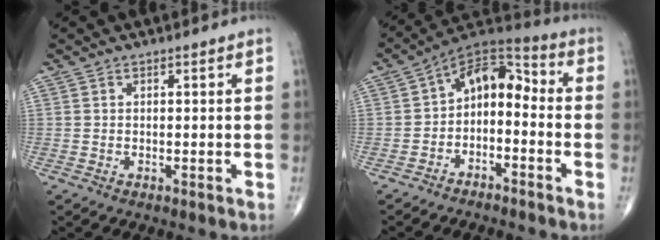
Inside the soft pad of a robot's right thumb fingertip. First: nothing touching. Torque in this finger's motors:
{"motor_torque": [2.60, 2.42, 0.52, -0.12, 0.15]}